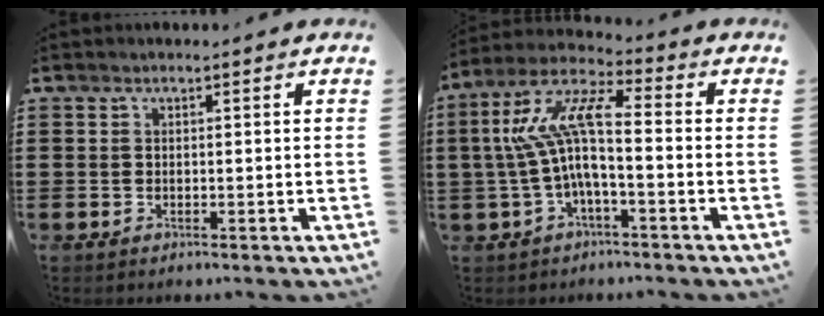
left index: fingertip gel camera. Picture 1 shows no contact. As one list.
[{"total": 10.6, "force": [0.0, 3.2, 10.1], "torque": [-0.234, -0.017, -0.011]}]